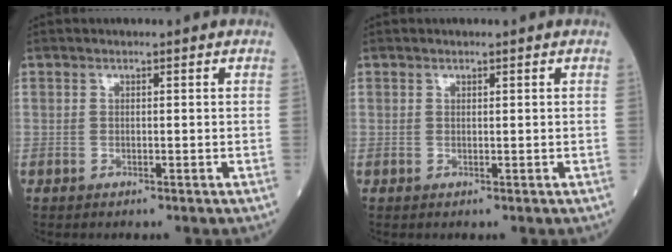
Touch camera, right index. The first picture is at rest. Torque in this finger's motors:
{"motor_torque": [-0.08, -0.07, -0.06, -0.01]}